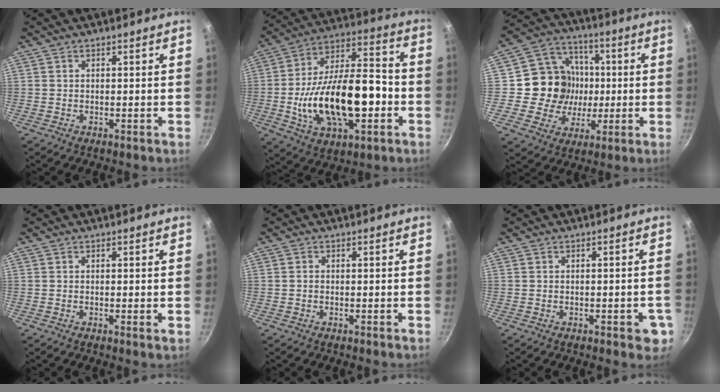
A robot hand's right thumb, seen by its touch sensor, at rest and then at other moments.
{"total": 24.3, "force": [-5.0, 12.6, 20.2], "torque": [-0.328, 0.047, -0.075]}
{"total": 15.2, "force": [0.0, 14.2, 5.4], "torque": [-0.055, 0.022, -0.005]}
{"total": 0.7, "force": [0.0, 0.1, 0.7], "torque": [-0.011, -0.003, -0.003]}
{"total": 0.7, "force": [-0.2, 0.6, 0.3], "torque": [-0.006, 0.003, -0.005]}
{"total": 4.7, "force": [-1.7, 2.0, 3.9], "torque": [-0.031, 0.004, -0.020]}